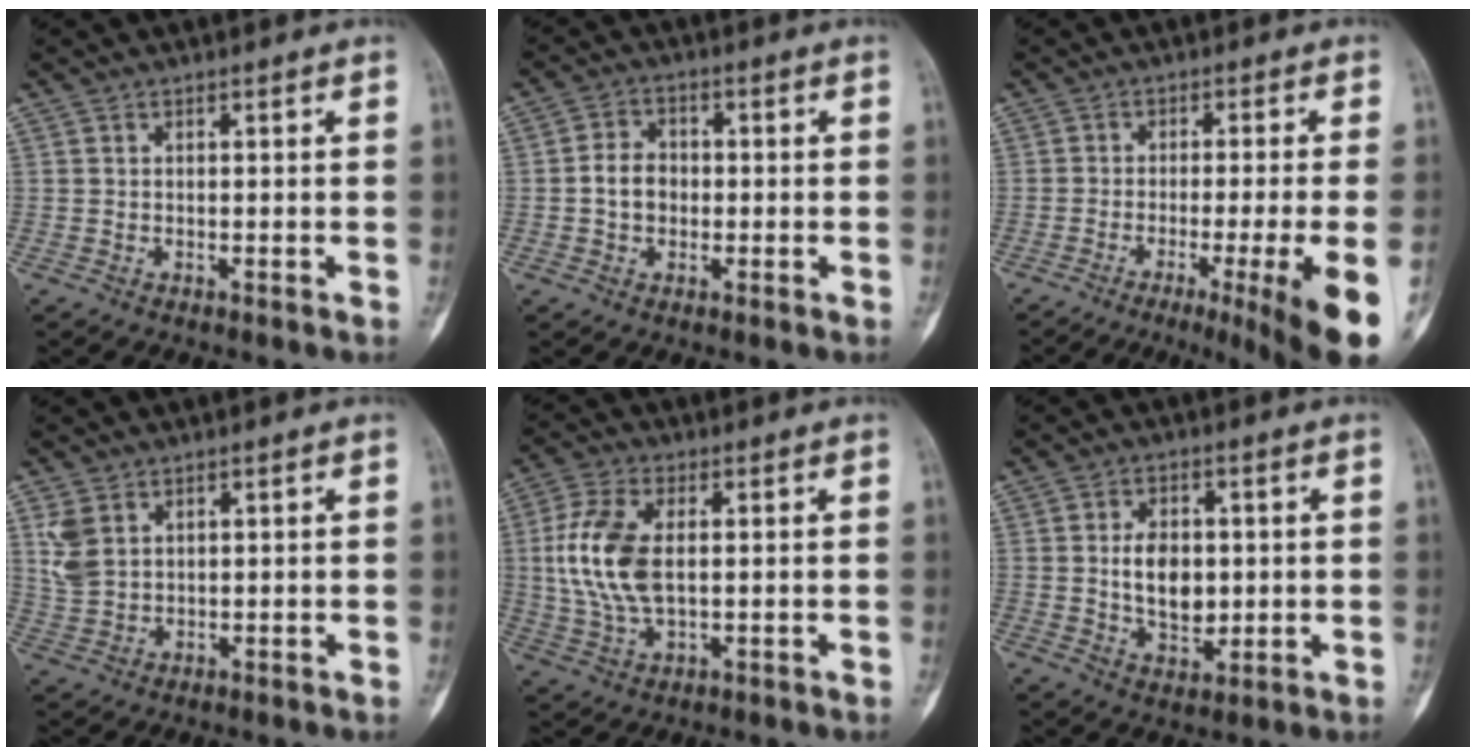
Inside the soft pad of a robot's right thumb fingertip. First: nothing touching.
{"total": 5.2, "force": [-0.6, 4.2, 3.0], "torque": [-0.041, 0.016, -0.015]}
{"total": 14.0, "force": [-6.2, 0.1, 12.5], "torque": [-0.148, -0.010, -0.090]}
{"total": 5.5, "force": [2.3, 3.8, 3.2], "torque": [-0.058, -0.001, 0.057]}
{"total": 12.1, "force": [1.1, 6.6, 10.1], "torque": [-0.224, 0.002, 0.024]}
{"total": 8.6, "force": [0.4, 5.7, 6.4], "torque": [-0.084, -0.009, 0.012]}